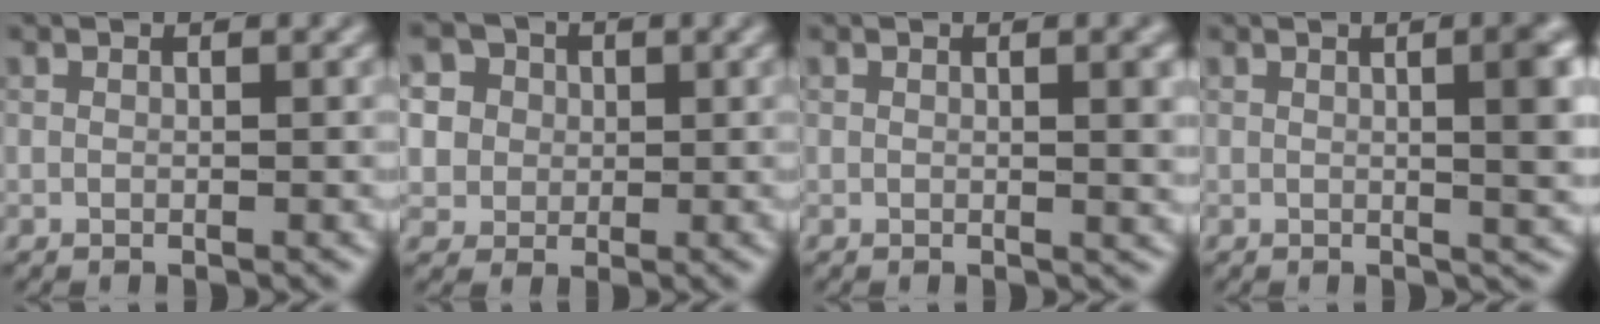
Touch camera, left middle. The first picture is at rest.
{"total": 7.0, "force": [2.9, 5.9, 2.4], "torque": [-0.071, 0.029, 0.048]}
{"total": 3.5, "force": [0.8, 1.2, 3.2], "torque": [-0.027, 0.010, 0.015]}
{"total": 7.3, "force": [1.3, 2.8, 6.7], "torque": [-0.033, 0.025, 0.017]}